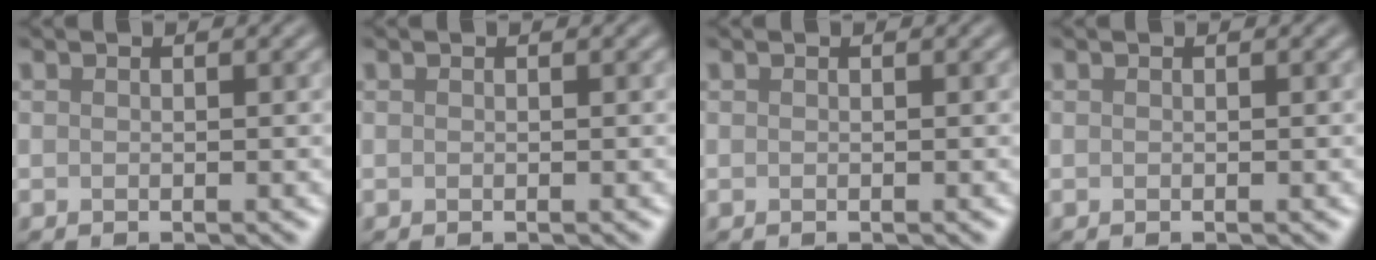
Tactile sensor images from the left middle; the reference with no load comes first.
{"total": 0.0}
{"total": 0.0}
{"total": 0.0}